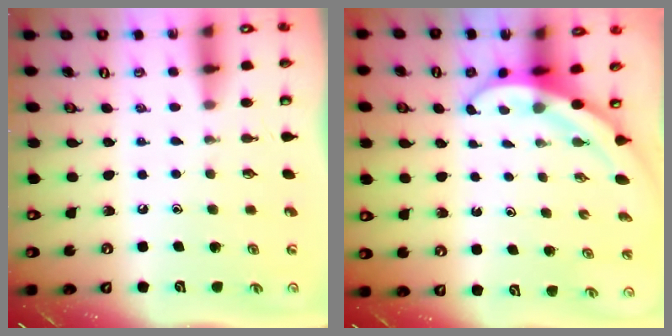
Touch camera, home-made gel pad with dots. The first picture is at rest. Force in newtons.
{"total": 3.7, "press": 3.7, "slide": 0.2}